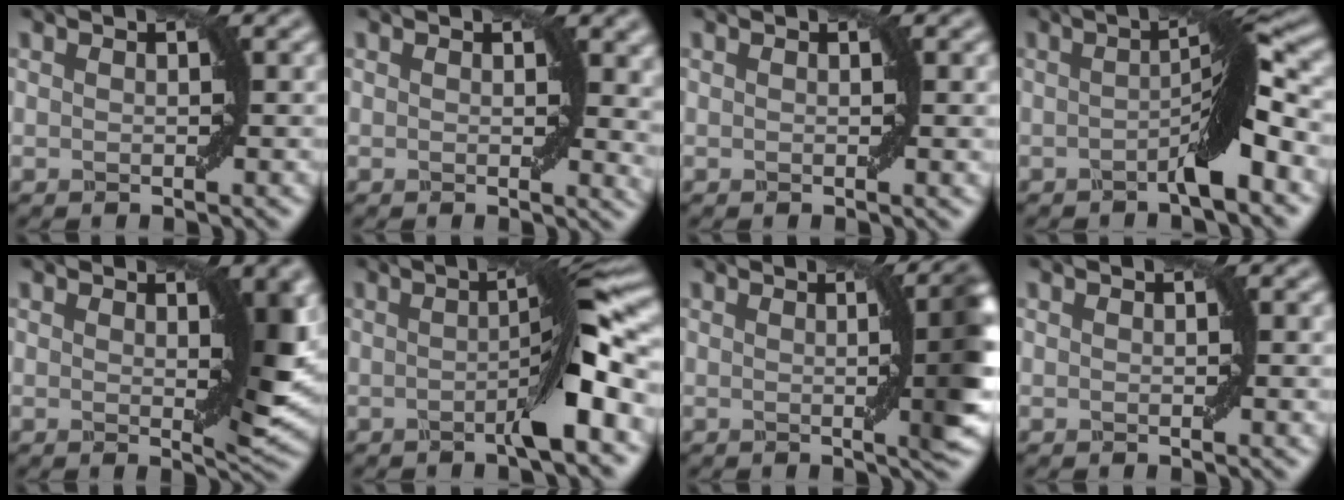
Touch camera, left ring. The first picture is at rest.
{"total": 2.9, "force": [1.0, 1.3, 2.4], "torque": [-0.019, -0.005, 0.014]}
{"total": 0.7, "force": [0.2, 0.0, 0.7], "torque": [-0.006, -0.002, 0.003]}
{"total": 4.2, "force": [-1.2, 0.3, 4.0], "torque": [-0.060, 0.017, -0.027]}
{"total": 4.0, "force": [1.0, 0.8, 3.8], "torque": [-0.047, -0.010, 0.017]}
{"total": 5.7, "force": [-1.0, 0.5, 5.6], "torque": [-0.078, 0.017, -0.027]}
{"total": 8.0, "force": [0.5, 2.2, 7.6], "torque": [-0.061, 0.011, 0.006]}
{"total": 0.7, "force": [0.2, 0.0, 0.7], "torque": [-0.007, -0.002, 0.003]}